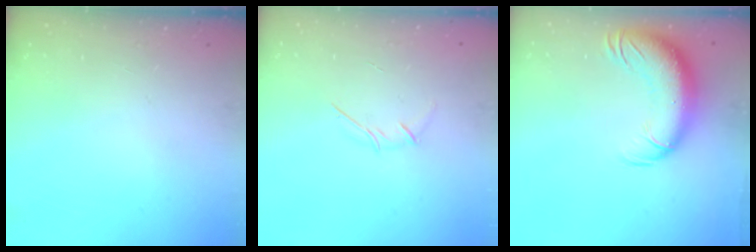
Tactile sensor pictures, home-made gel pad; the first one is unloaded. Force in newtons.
{"total": 3.3, "press": 3.1, "slide": 0.9}
{"total": 14.6, "press": 14.2, "slide": 3.4}